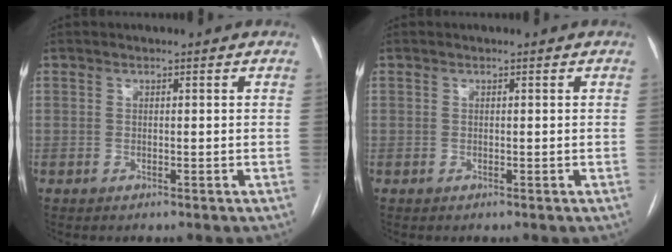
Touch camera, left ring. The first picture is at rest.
{"total": 0.0}